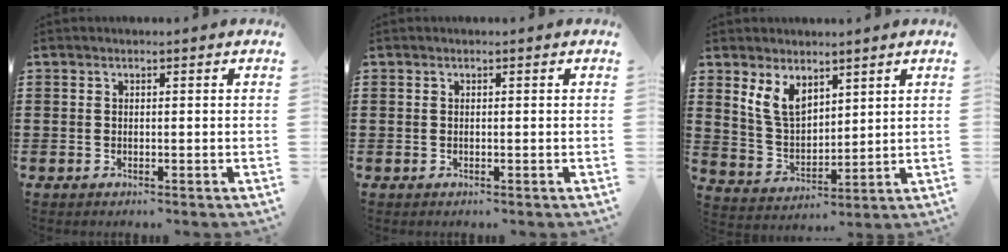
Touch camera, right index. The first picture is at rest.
{"total": 0.0}
{"total": 6.6, "force": [4.0, 3.6, 3.9], "torque": [-0.098, -0.005, 0.073]}